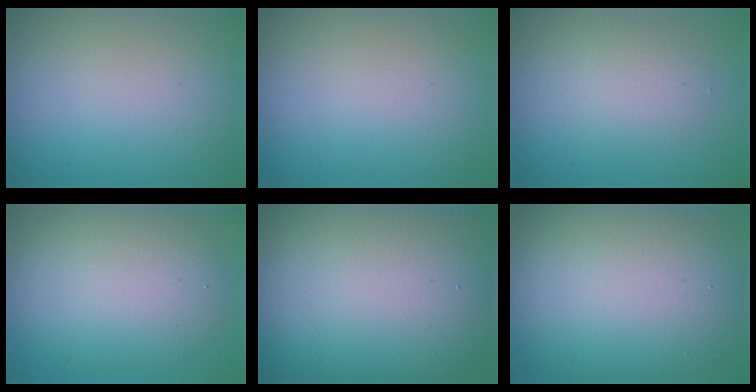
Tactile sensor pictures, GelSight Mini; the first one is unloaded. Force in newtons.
{"total": 0.0}
{"total": 2.4, "press": 2.4, "slide": 0.1}
{"total": 7.8, "press": 7.8, "slide": 0.5}
{"total": 18.5, "press": 18.5, "slide": 1.2}
{"total": 13.9, "press": 13.9, "slide": 0.8}